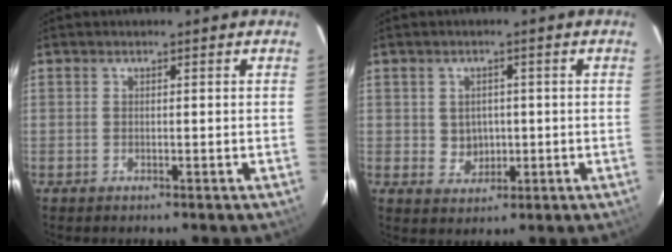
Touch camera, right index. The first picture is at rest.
{"total": 4.1, "force": [0.1, 3.8, 1.4], "torque": [-0.029, 0.007, 0.011]}